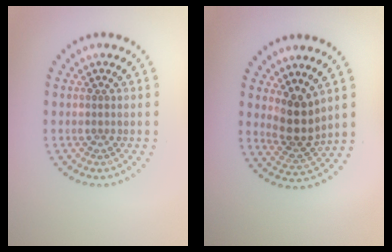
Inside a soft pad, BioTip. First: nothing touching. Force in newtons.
{"total": 3.6, "press": 2.9, "slide": 2.1}